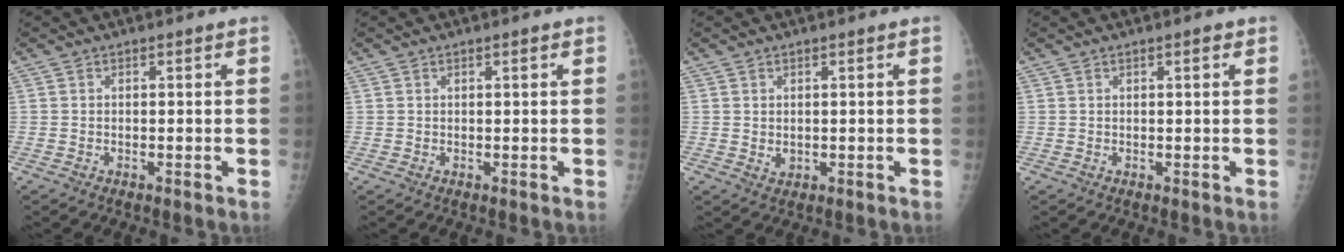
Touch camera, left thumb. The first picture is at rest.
{"total": 0.9, "force": [0.5, 0.2, 0.8], "torque": [-0.011, 0.000, 0.007]}
{"total": 1.6, "force": [0.3, 1.0, 1.2], "torque": [-0.016, -0.006, 0.011]}
{"total": 1.3, "force": [0.7, 0.4, 1.0], "torque": [-0.011, 0.000, 0.009]}